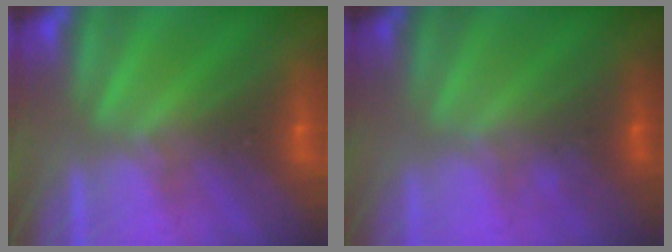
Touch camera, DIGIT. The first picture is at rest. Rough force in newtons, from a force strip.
{"total": 1.9}